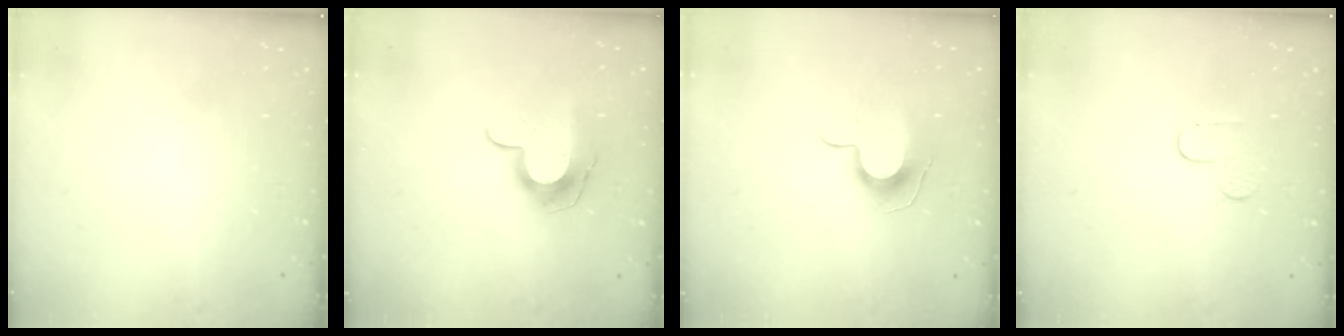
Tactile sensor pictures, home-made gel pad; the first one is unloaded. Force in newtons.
{"total": 9.9, "press": 9.9, "slide": 0.2}
{"total": 9.2, "press": 9.2, "slide": 0.5}
{"total": 4.6, "press": 4.6, "slide": 0.5}